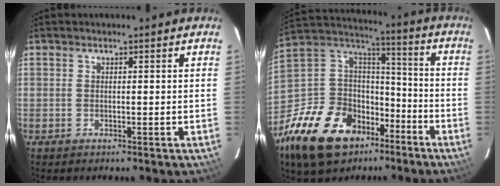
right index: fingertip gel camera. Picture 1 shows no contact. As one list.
[{"total": 23.7, "force": [-14.2, 15.0, 11.5], "torque": [-0.262, 0.033, -0.233]}]